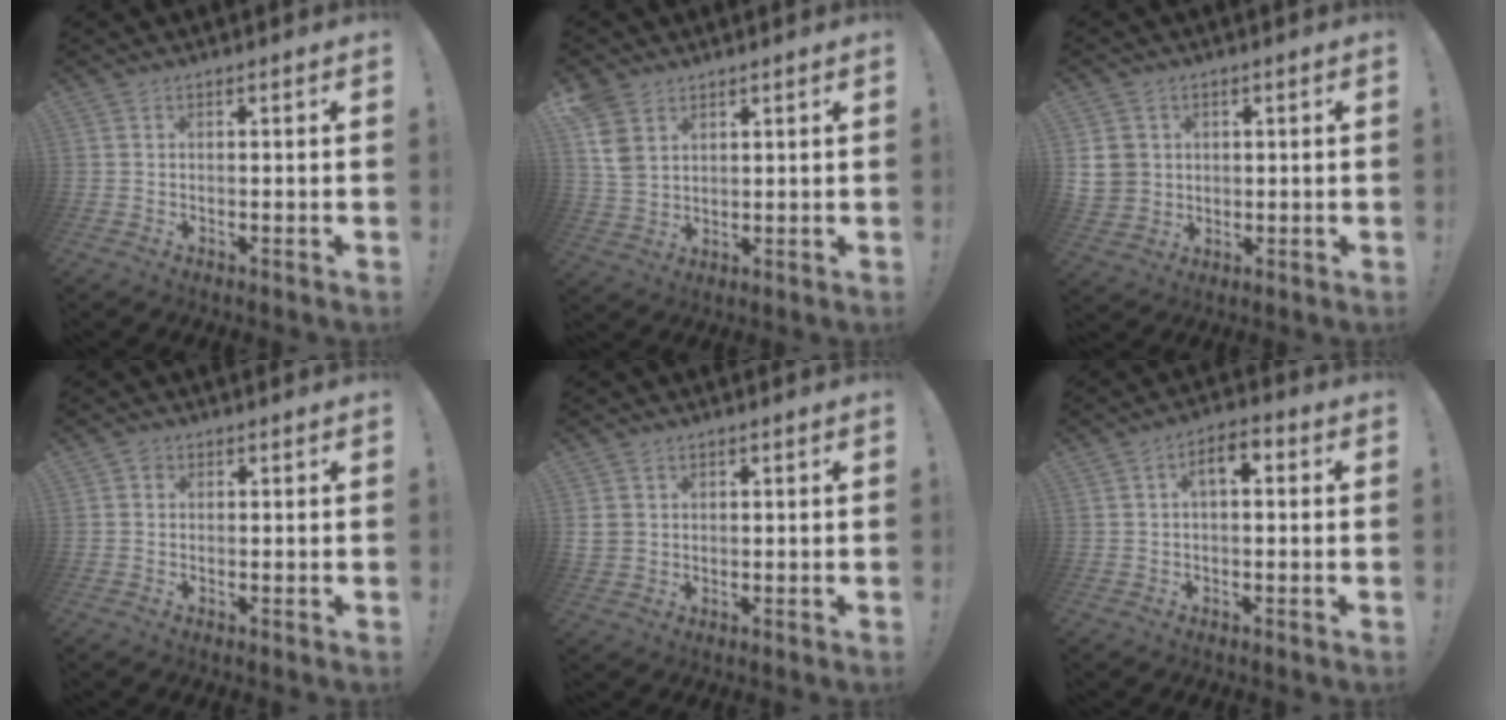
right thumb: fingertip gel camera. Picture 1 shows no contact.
{"total": 8.5, "force": [4.4, 6.1, 4.0], "torque": [-0.070, -0.013, 0.089]}
{"total": 7.5, "force": [2.0, 6.8, 2.6], "torque": [-0.046, -0.010, 0.045]}
{"total": 1.2, "force": [0.2, 1.1, 0.5], "torque": [-0.002, 0.001, 0.003]}
{"total": 3.8, "force": [1.4, 3.3, 1.4], "torque": [-0.015, -0.001, 0.030]}
{"total": 5.8, "force": [0.9, 3.4, 4.7], "torque": [-0.063, 0.005, 0.011]}